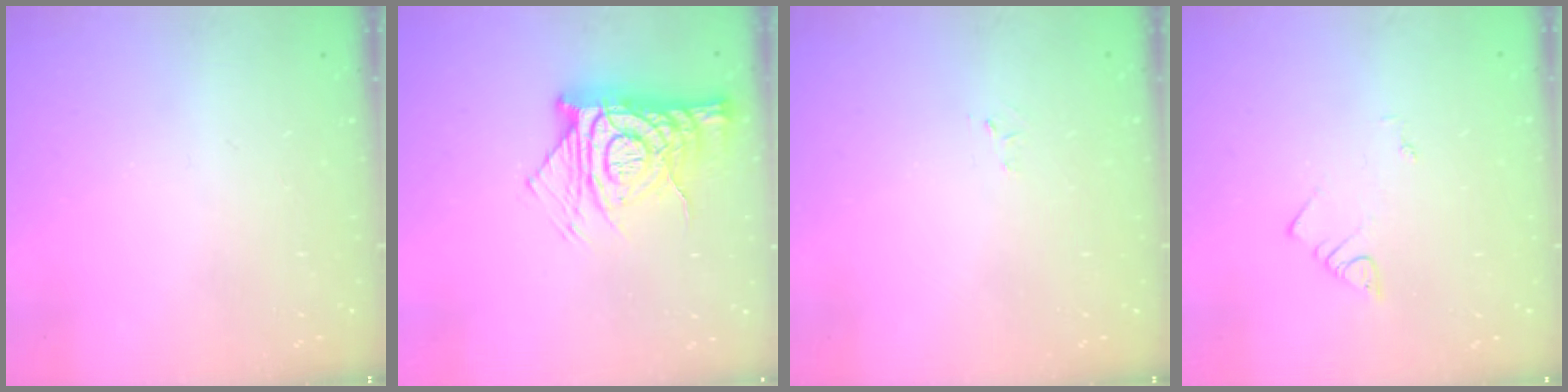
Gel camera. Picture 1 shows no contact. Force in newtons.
{"total": 12.2, "press": 12.1, "slide": 1.4}
{"total": 2.6, "press": 2.6, "slide": 0.4}
{"total": 2.1, "press": 2.1, "slide": 0.4}